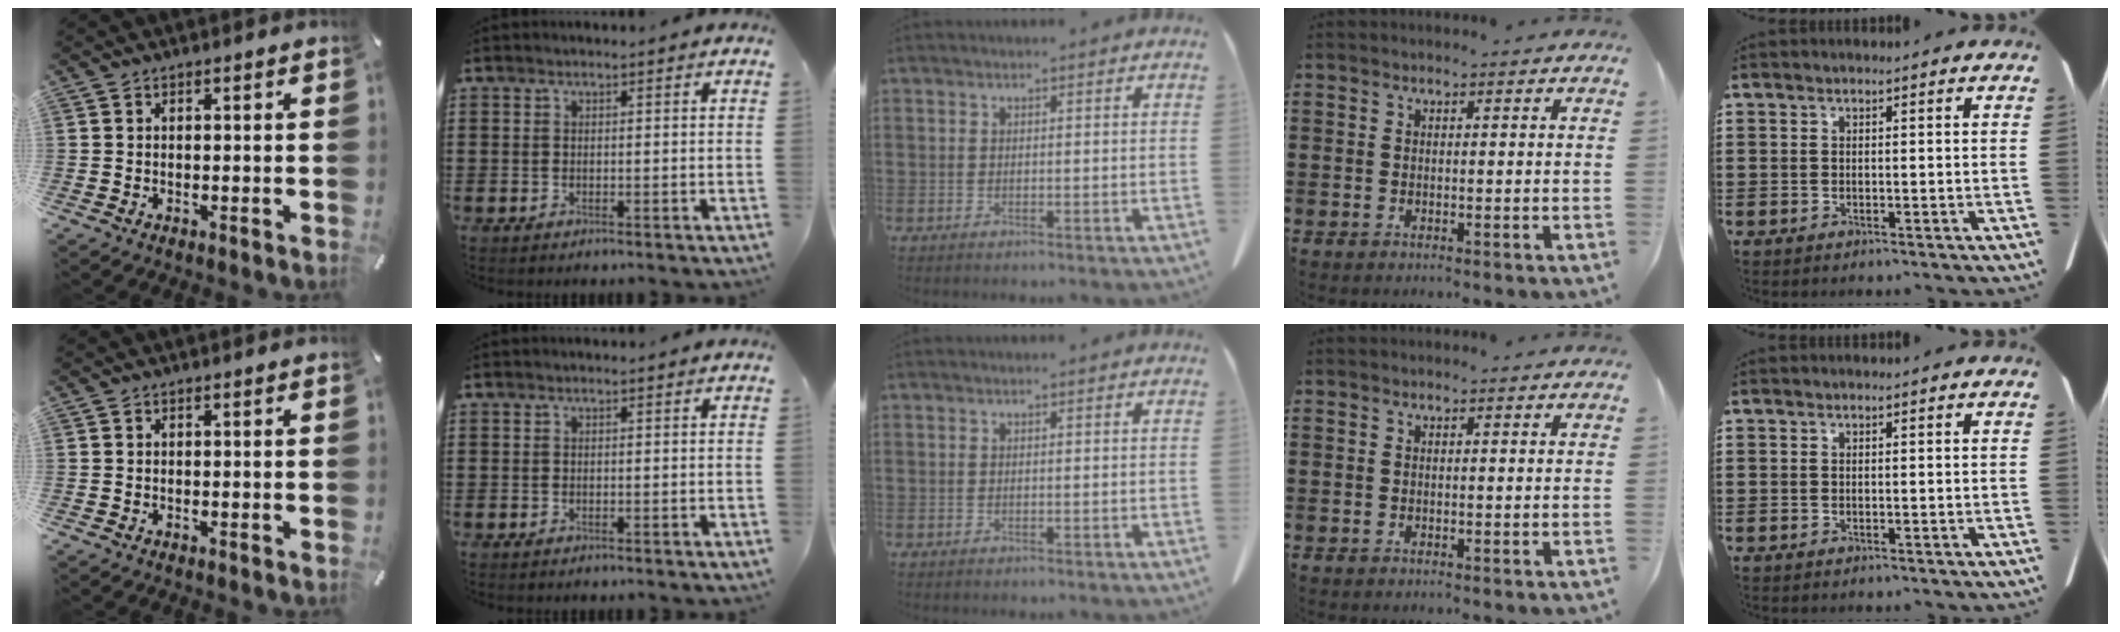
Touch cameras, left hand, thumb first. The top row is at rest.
{}